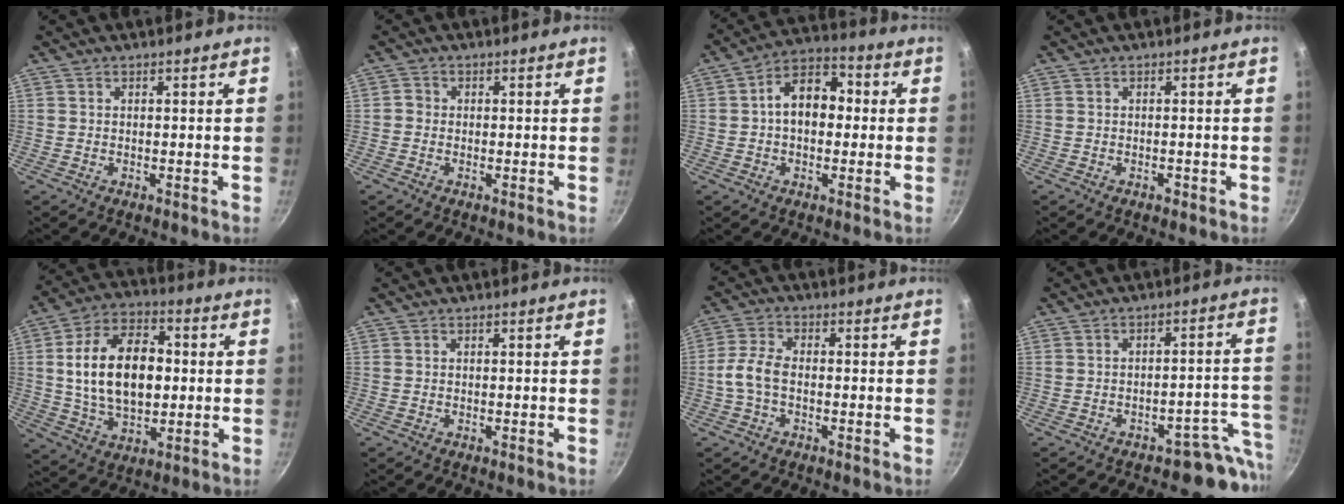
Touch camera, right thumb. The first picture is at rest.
{"total": 1.3, "force": [-0.4, 1.2, 0.4], "torque": [-0.003, 0.005, -0.012]}
{"total": 10.5, "force": [0.4, 7.3, 7.5], "torque": [-0.076, 0.035, -0.009]}
{"total": 1.0, "force": [-0.6, 0.5, 0.6], "torque": [-0.009, 0.006, -0.005]}
{"total": 18.2, "force": [1.2, 11.4, 14.2], "torque": [-0.218, 0.014, 0.019]}
{"total": 0.0}
{"total": 5.3, "force": [-1.2, 3.0, 4.2], "torque": [-0.092, 0.022, -0.033]}
{"total": 7.2, "force": [-5.5, 3.5, 2.9], "torque": [0.027, 0.064, -0.072]}